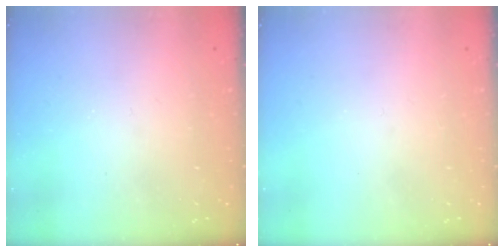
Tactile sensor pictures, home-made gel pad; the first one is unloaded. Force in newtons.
{"total": 0.0}